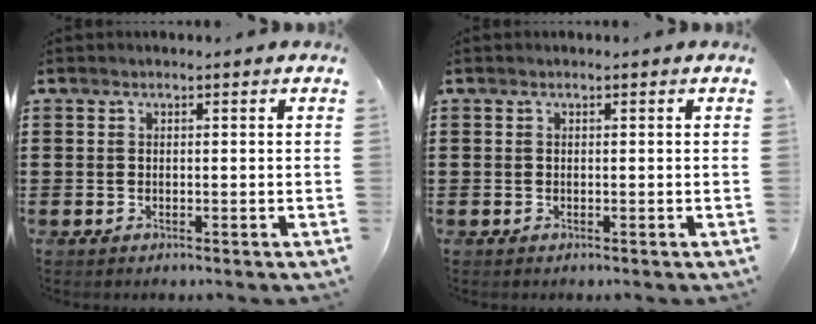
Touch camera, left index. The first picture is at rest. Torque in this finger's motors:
{"motor_torque": [0.00, 0.00, 0.03, 0.00]}